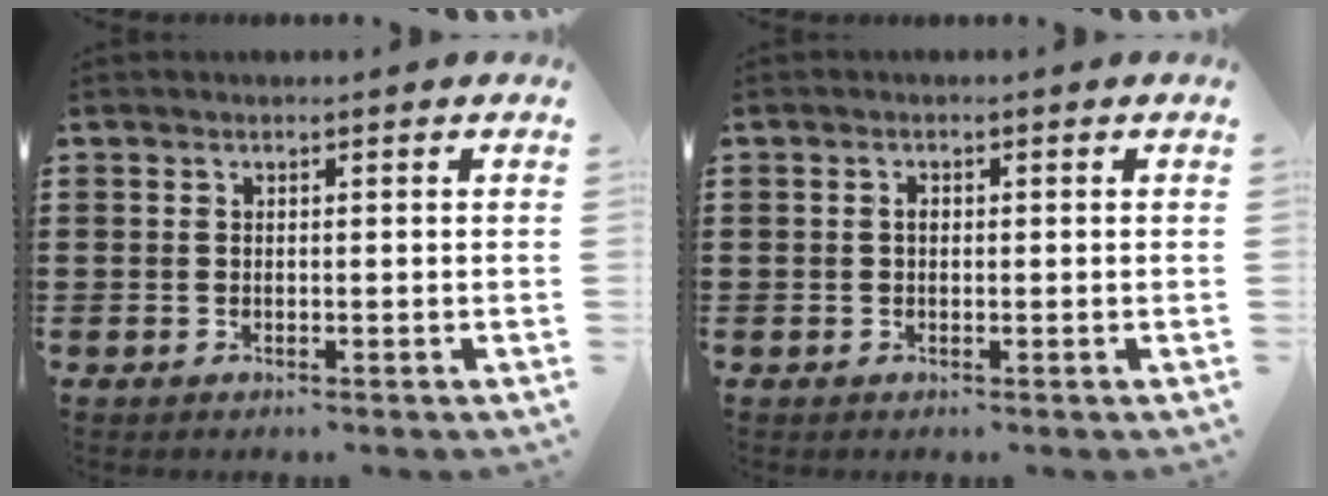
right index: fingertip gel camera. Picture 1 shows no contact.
{"total": 1.1, "force": [0.0, 0.6, 0.9], "torque": [-0.019, 0.003, -0.001]}